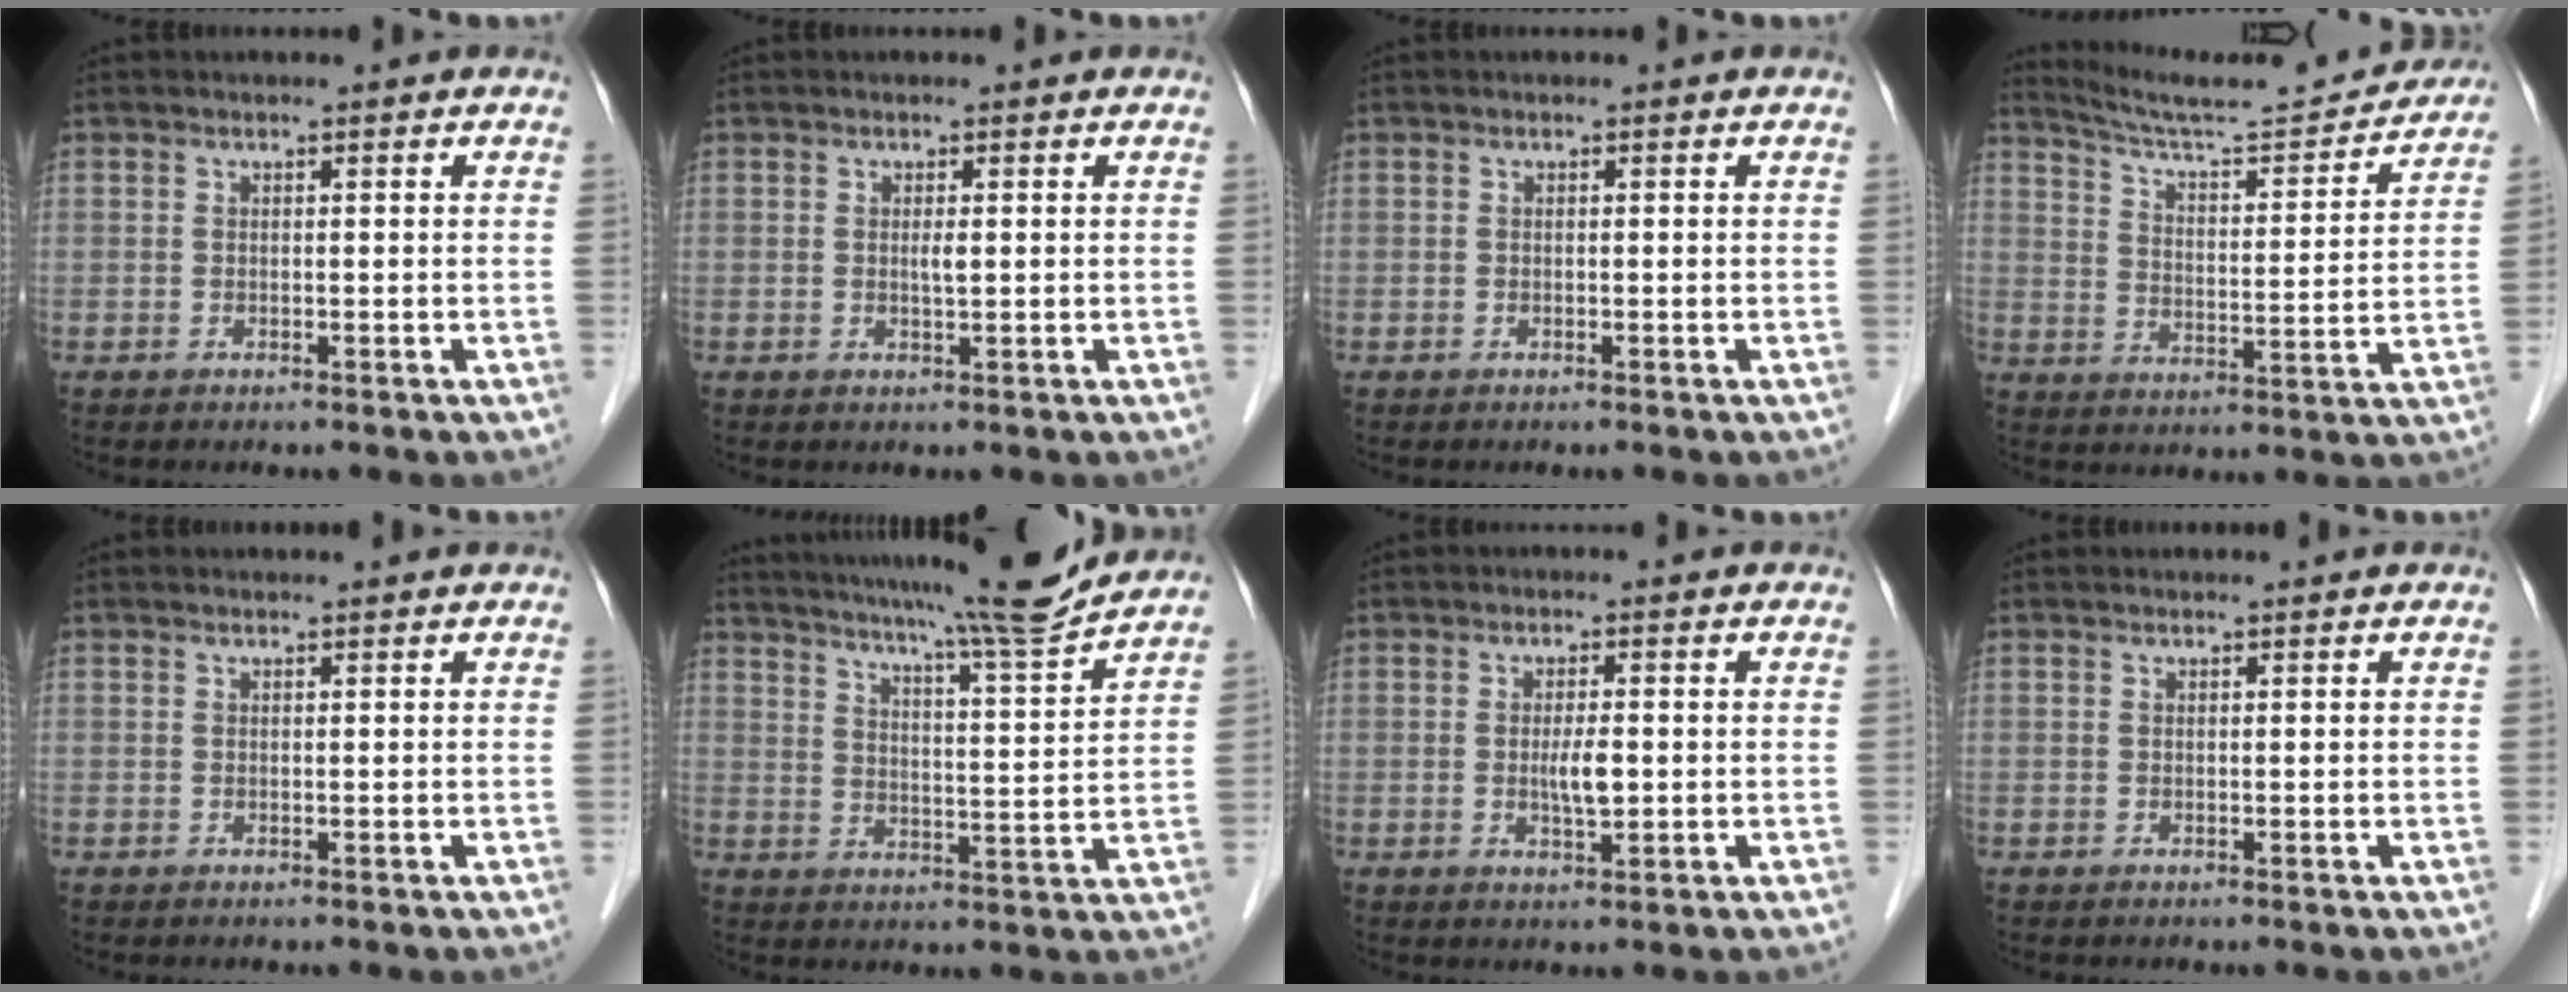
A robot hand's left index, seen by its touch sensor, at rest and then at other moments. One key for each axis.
{"total": 1.1, "fx": 0.3, "fy": 0.1, "fz": 1.0, "tx": -0.023, "ty": -0.001, "tz": 0.004}
{"total": 0.0}
{"total": 17.0, "fx": 16.3, "fy": 0.8, "fz": 4.8, "tx": -0.083, "ty": -0.023, "tz": 0.230}
{"total": 1.4, "fx": 1.4, "fy": -0.2, "fz": 0.2, "tx": -0.007, "ty": 0.007, "tz": 0.021}
{"total": 15.4, "fx": 14.0, "fy": -1.3, "fz": 6.3, "tx": -0.107, "ty": -0.029, "tz": 0.196}
{"total": 3.0, "fx": -0.1, "fy": 0.6, "fz": 2.9, "tx": -0.055, "ty": -0.003, "tz": 0.000}
{"total": 0.9, "fx": 0.9, "fy": -0.1, "fz": 0.2, "tx": -0.006, "ty": 0.008, "tz": 0.016}